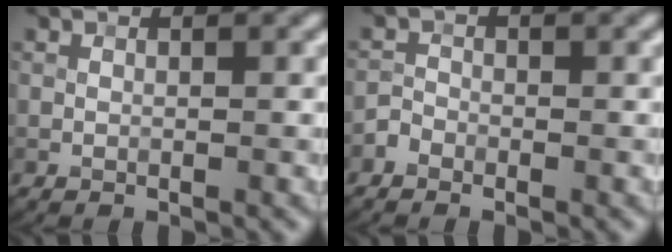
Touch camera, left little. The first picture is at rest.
{"total": 1.2, "force": [-0.8, 0.9, 0.3], "torque": [-0.001, 0.002, -0.017]}